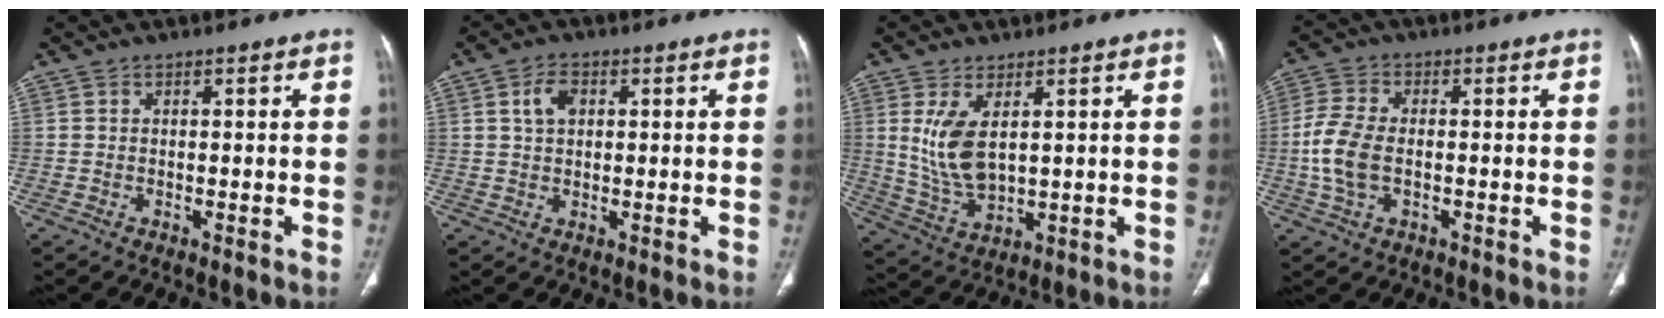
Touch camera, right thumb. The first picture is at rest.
{"total": 4.2, "force": [1.3, 2.7, 2.9], "torque": [-0.053, 0.004, 0.024]}
{"total": 9.2, "force": [2.5, 4.6, 7.6], "torque": [-0.149, -0.018, 0.066]}
{"total": 8.2, "force": [-1.1, 4.9, 6.5], "torque": [-0.153, 0.009, -0.023]}